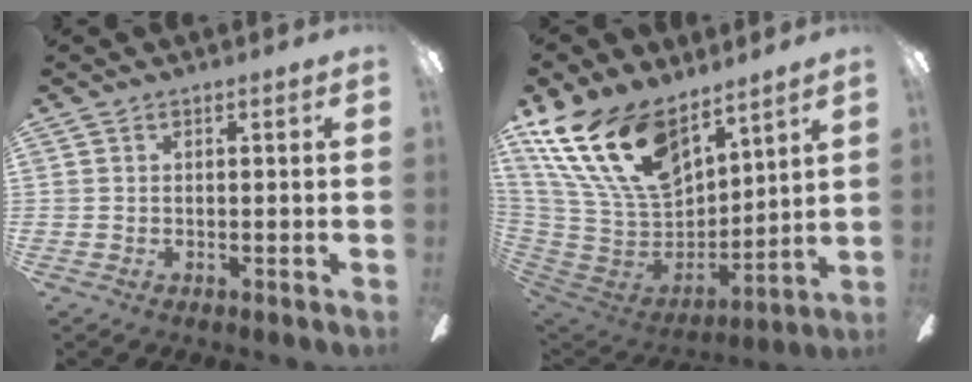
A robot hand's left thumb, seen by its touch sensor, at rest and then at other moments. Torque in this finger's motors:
{"motor_torque": [2.56, 2.45, 1.63, -1.14, 0.67]}